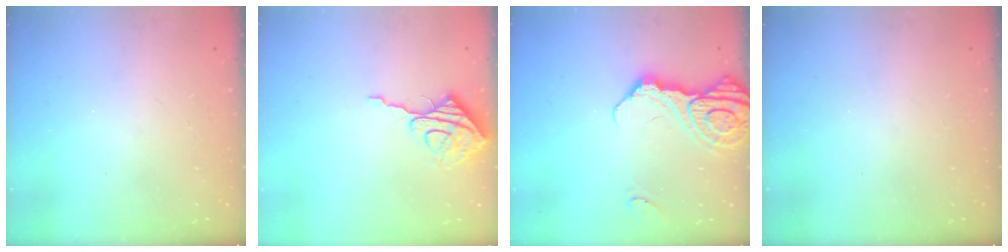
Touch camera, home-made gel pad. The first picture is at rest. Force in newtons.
{"total": 9.1, "press": 9.1, "slide": 0.8}
{"total": 15.5, "press": 15.3, "slide": 1.8}
{"total": 0.0}